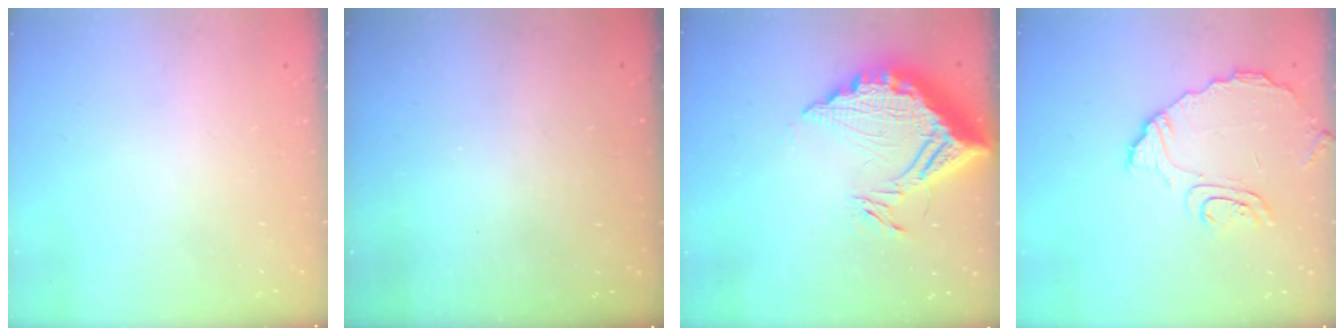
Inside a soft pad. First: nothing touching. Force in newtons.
{"total": 3.0, "press": 3.0, "slide": 0.1}
{"total": 18.3, "press": 18.2, "slide": 1.8}
{"total": 9.5, "press": 9.5, "slide": 0.4}